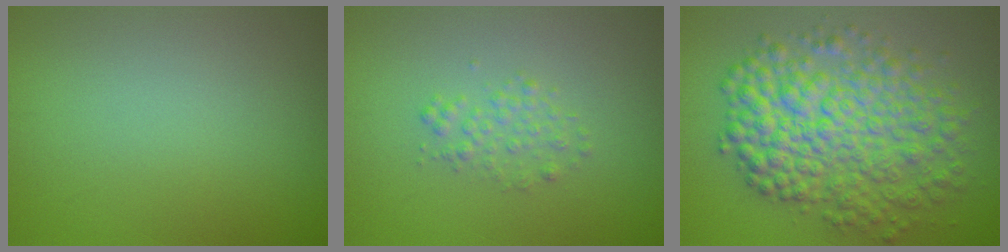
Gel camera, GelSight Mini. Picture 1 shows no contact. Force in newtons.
{"total": 1.5, "press": 1.5, "slide": 0.0}
{"total": 8.5, "press": 8.5, "slide": 0.1}